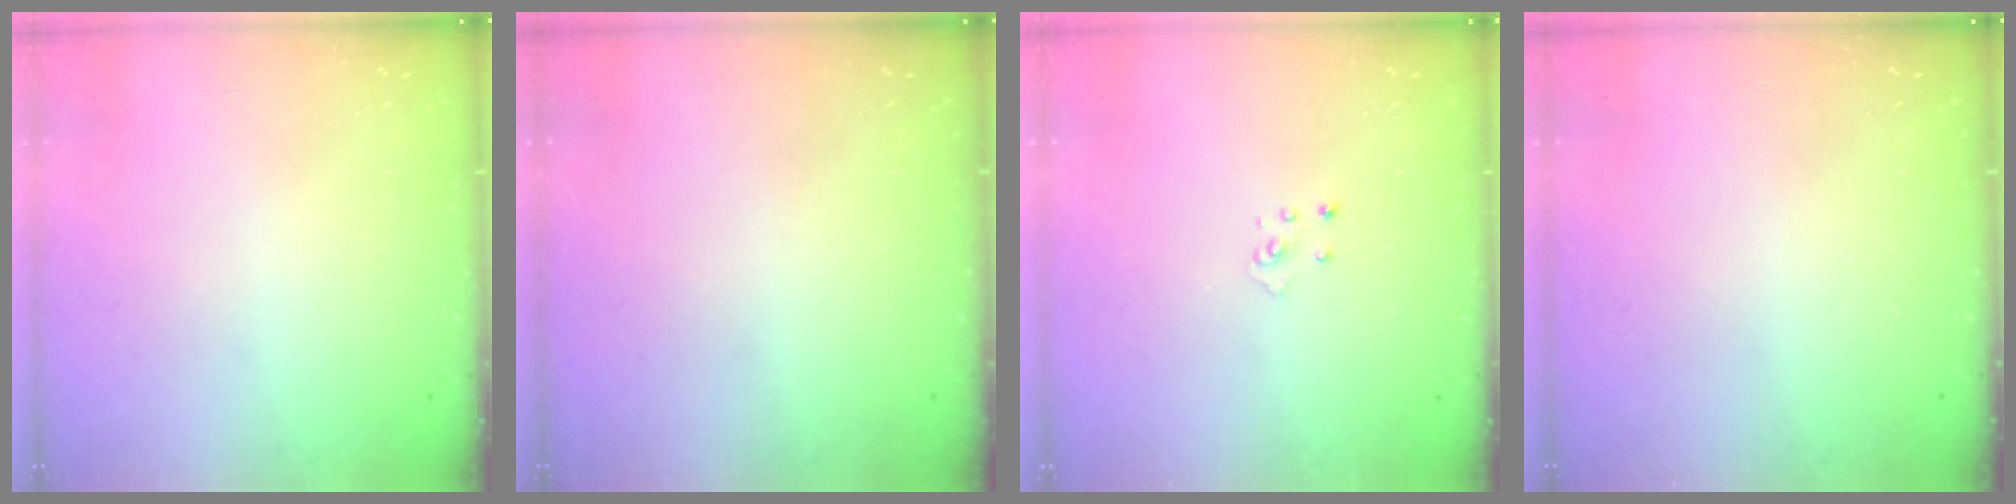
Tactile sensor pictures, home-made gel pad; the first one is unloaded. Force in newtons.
{"total": 0.0}
{"total": 2.8, "press": 2.8, "slide": 0.3}
{"total": 0.0}